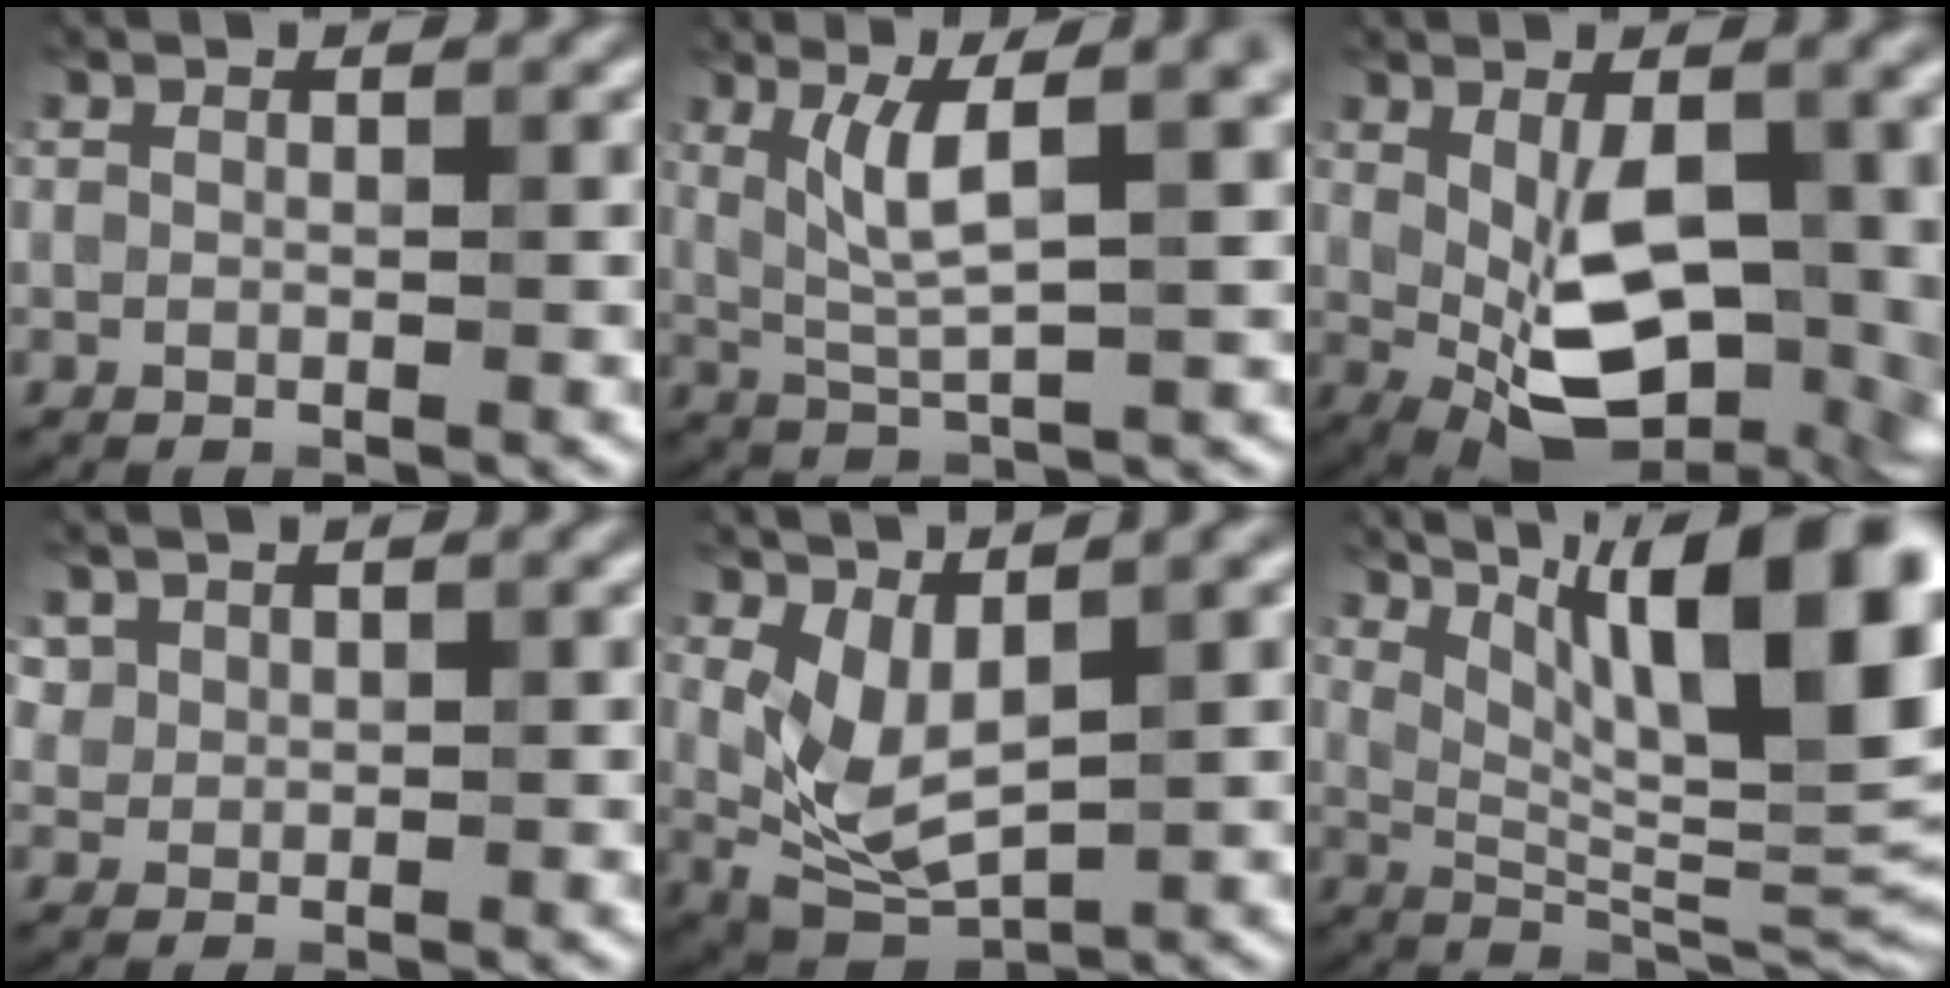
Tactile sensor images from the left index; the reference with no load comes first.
{"total": 5.5, "force": [1.9, 1.1, 5.1], "torque": [-0.094, 0.005, 0.036]}
{"total": 11.1, "force": [-0.2, 5.8, 9.5], "torque": [-0.152, -0.032, 0.014]}
{"total": 1.2, "force": [0.3, 0.4, -1.1], "torque": [0.021, -0.006, 0.011]}
{"total": 3.9, "force": [0.6, 1.7, 3.4], "torque": [-0.084, -0.015, 0.017]}
{"total": 14.5, "force": [5.9, 4.2, 12.6], "torque": [-0.169, 0.015, 0.101]}